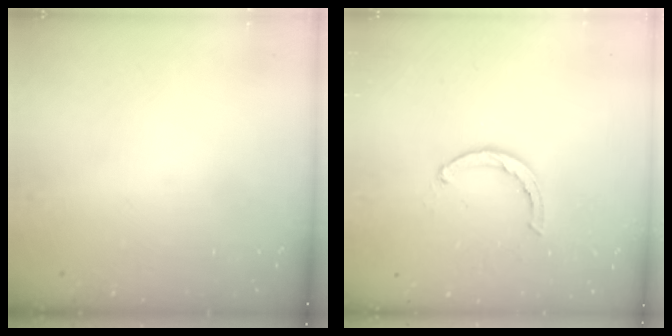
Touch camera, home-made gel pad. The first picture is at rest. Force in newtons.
{"total": 2.1, "press": 2.0, "slide": 0.4}